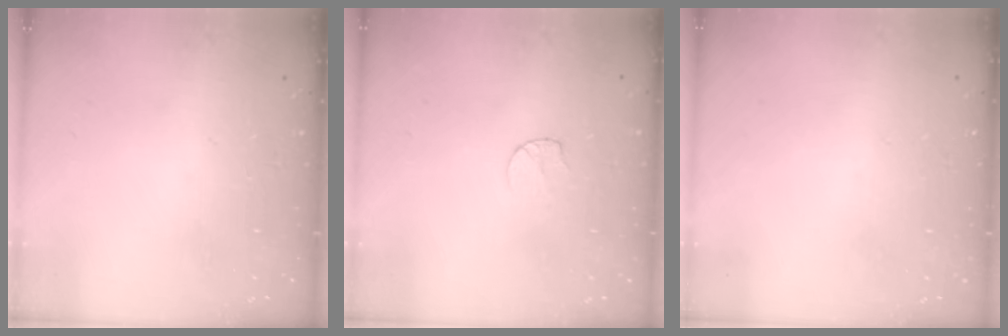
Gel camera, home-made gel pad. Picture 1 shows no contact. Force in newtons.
{"total": 5.6, "press": 5.6, "slide": 0.5}
{"total": 0.5, "press": 0.5, "slide": 0.1}